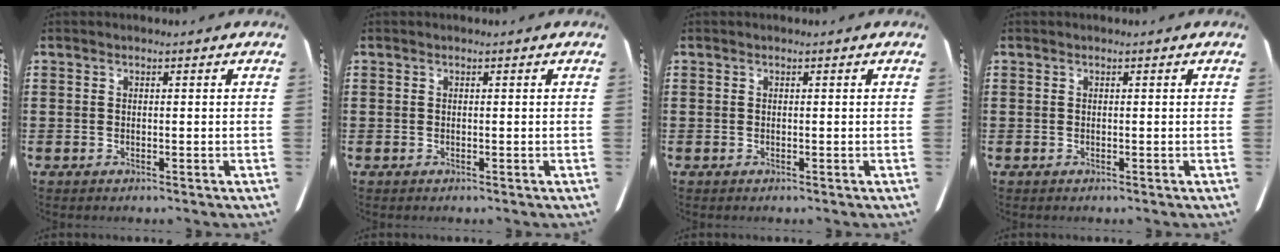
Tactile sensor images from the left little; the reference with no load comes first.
{"total": 0.0}
{"total": 0.0}
{"total": 0.0}